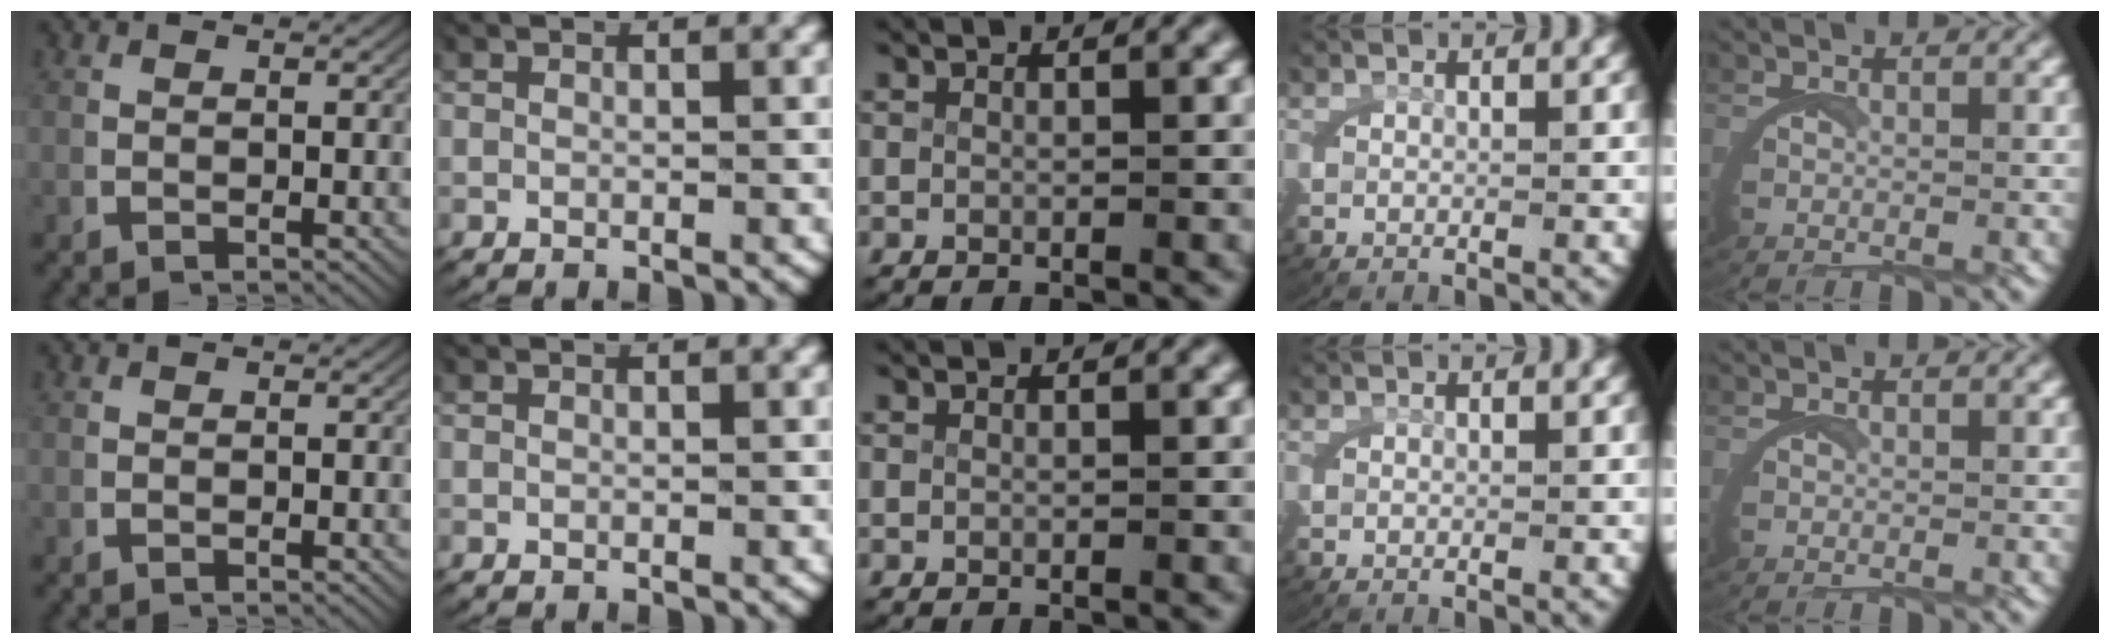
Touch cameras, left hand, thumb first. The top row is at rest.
{"thumb": {"total": 0.7, "force": [0.2, -0.6, -0.2], "torque": [0.007, -0.004, 0.009]}}